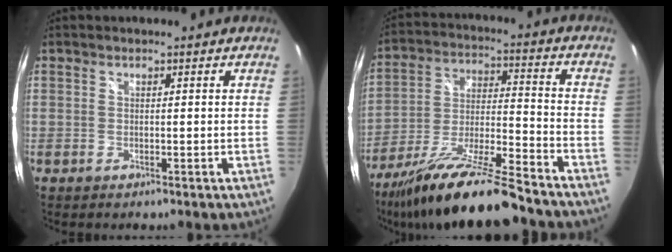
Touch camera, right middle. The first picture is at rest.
{"total": 18.5, "force": [-15.0, 0.8, 10.8], "torque": [-0.209, -0.032, -0.261]}